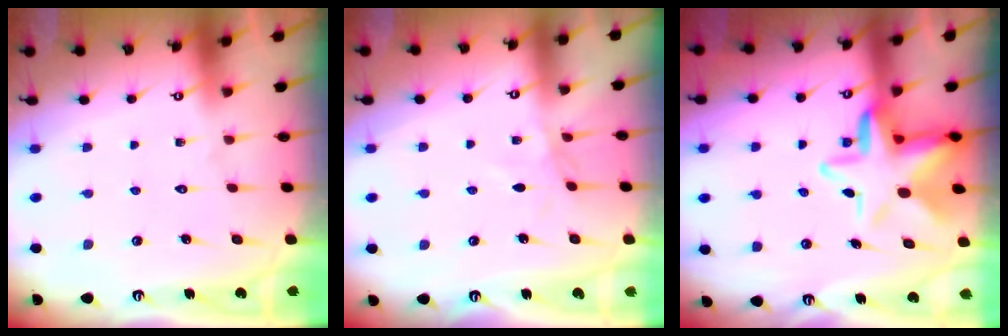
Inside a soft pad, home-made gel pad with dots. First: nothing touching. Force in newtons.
{"total": 3.4, "press": 3.4, "slide": 0.3}
{"total": 11.3, "press": 11.1, "slide": 2.2}